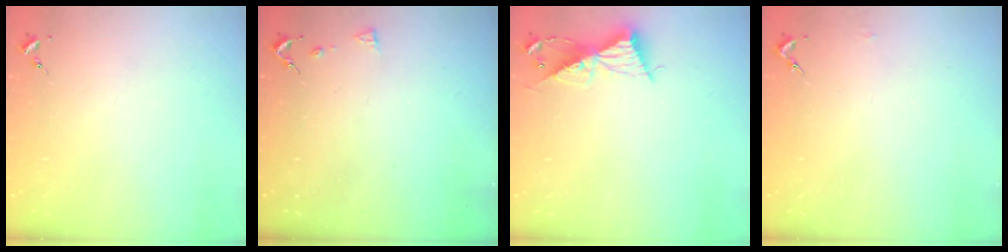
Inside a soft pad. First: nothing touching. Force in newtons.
{"total": 5.4, "press": 5.4, "slide": 0.8}
{"total": 9.3, "press": 9.3, "slide": 0.7}
{"total": 1.4, "press": 1.4, "slide": 0.1}